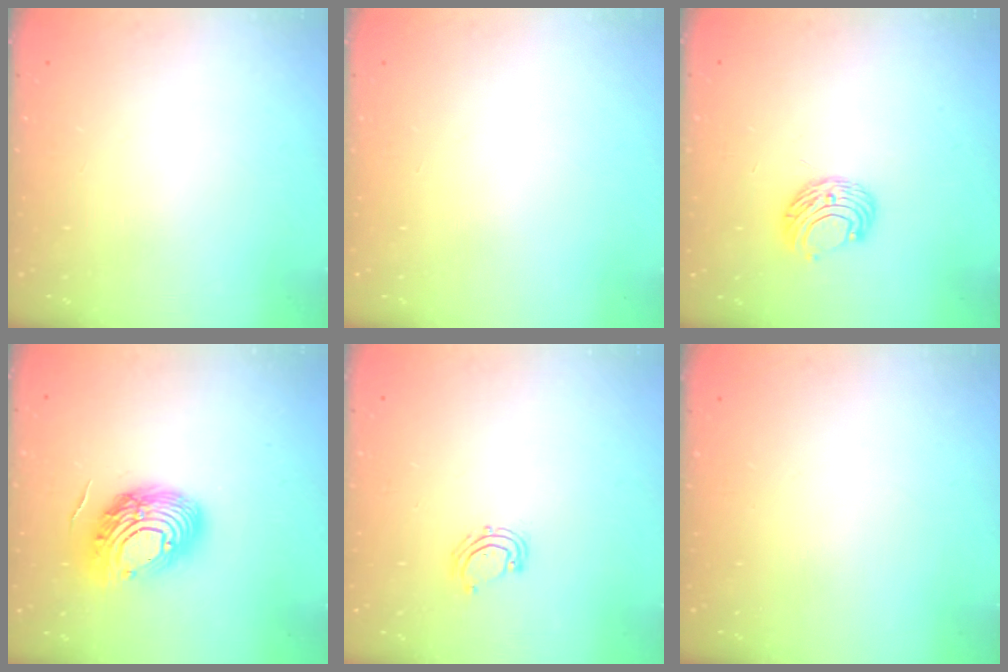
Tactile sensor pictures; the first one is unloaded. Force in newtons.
{"total": 0.0}
{"total": 8.0, "press": 7.9, "slide": 0.6}
{"total": 16.5, "press": 16.4, "slide": 1.4}
{"total": 6.5, "press": 6.3, "slide": 1.6}
{"total": 0.0}